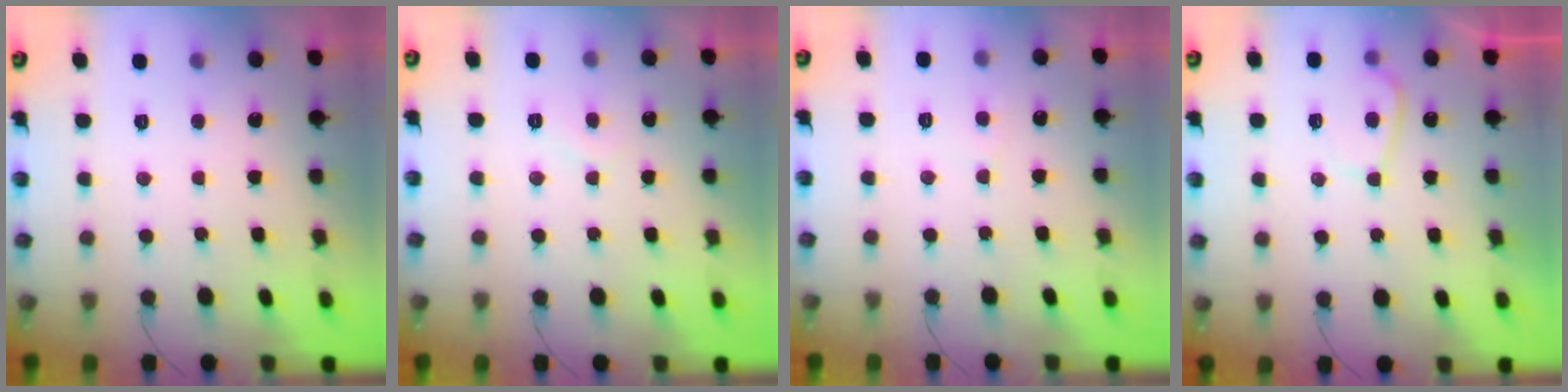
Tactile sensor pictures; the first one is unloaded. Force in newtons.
{"total": 1.9, "press": 1.8, "slide": 0.5}
{"total": 2.7, "press": 2.7, "slide": 0.3}
{"total": 3.5, "press": 3.4, "slide": 0.8}